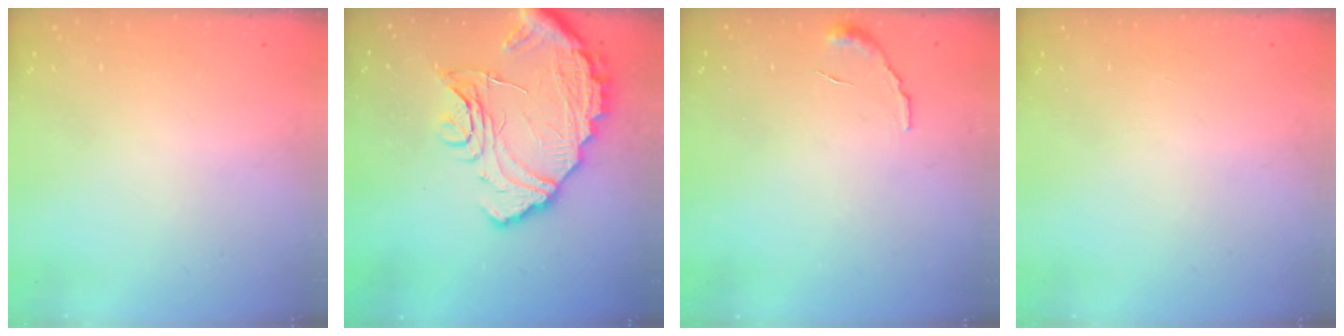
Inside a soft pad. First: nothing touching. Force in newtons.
{"total": 17.5, "press": 17.5, "slide": 1.1}
{"total": 5.0, "press": 5.0, "slide": 0.2}
{"total": 0.0}